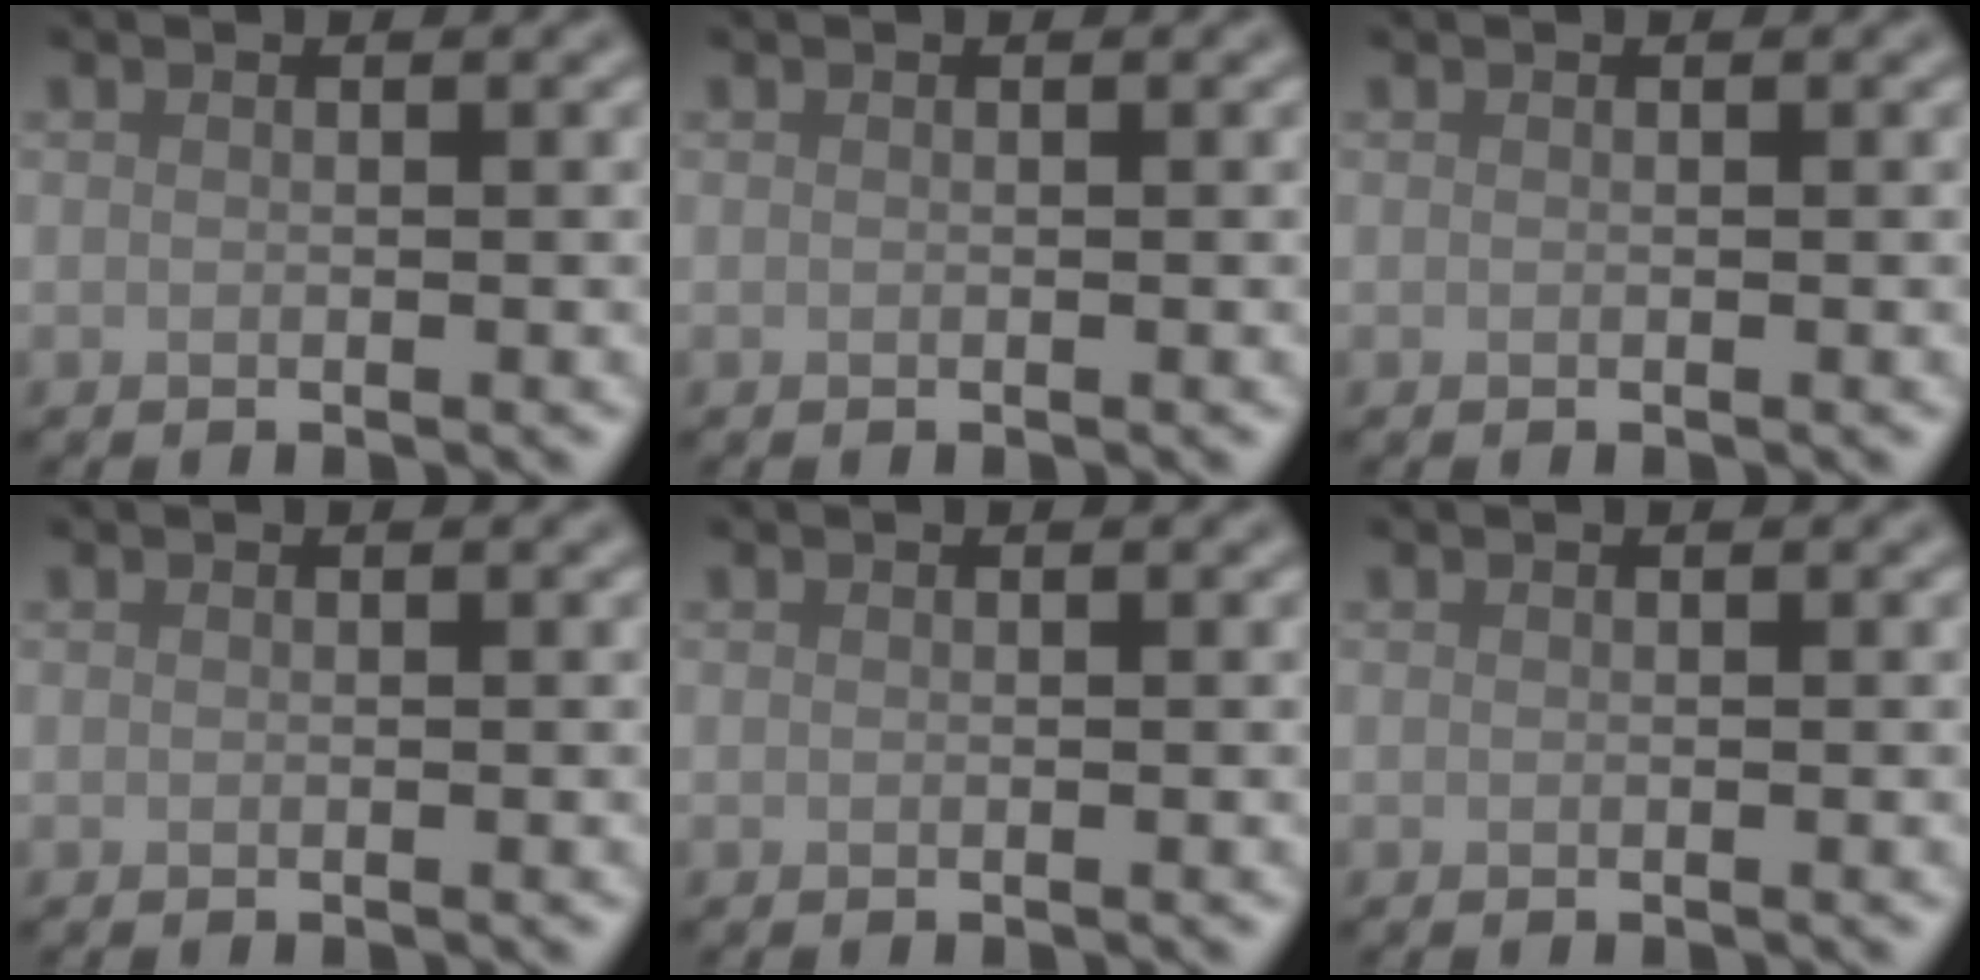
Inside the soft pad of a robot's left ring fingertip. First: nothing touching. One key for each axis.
{"total": 0.0}
{"total": 0.0}
{"total": 0.0}
{"total": 0.0}
{"total": 0.0}